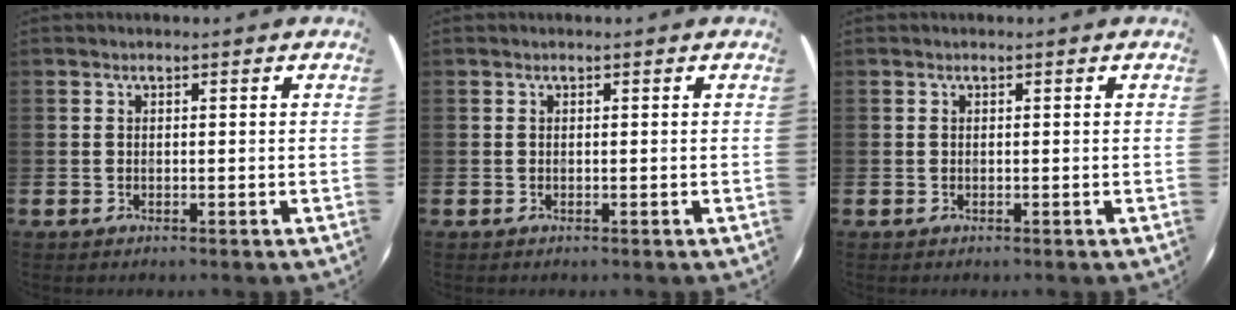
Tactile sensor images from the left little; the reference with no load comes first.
{"total": 0.0}
{"total": 0.0}